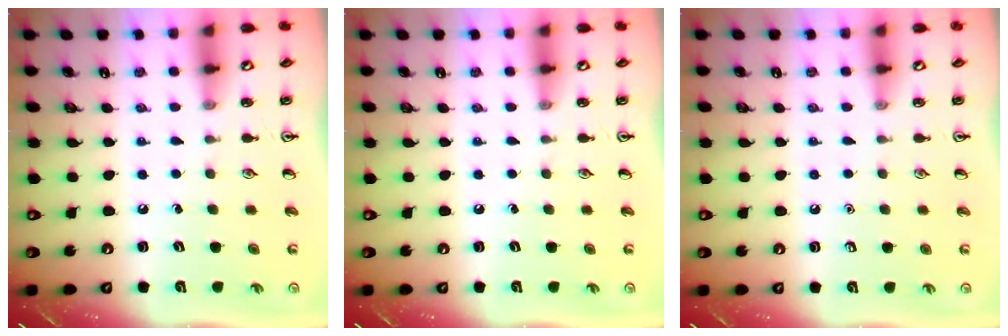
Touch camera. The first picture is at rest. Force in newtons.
{"total": 0.0}
{"total": 0.0}